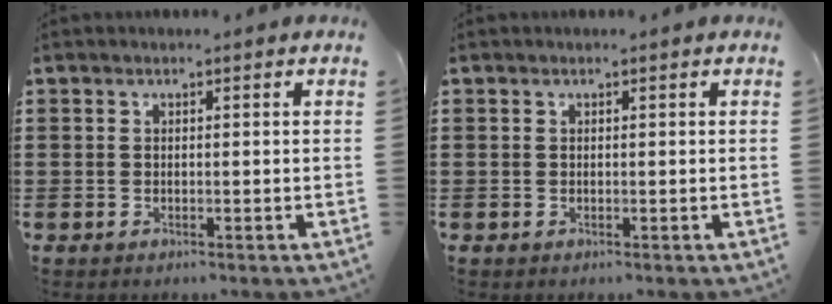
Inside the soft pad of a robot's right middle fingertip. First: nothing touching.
{"total": 0.0}